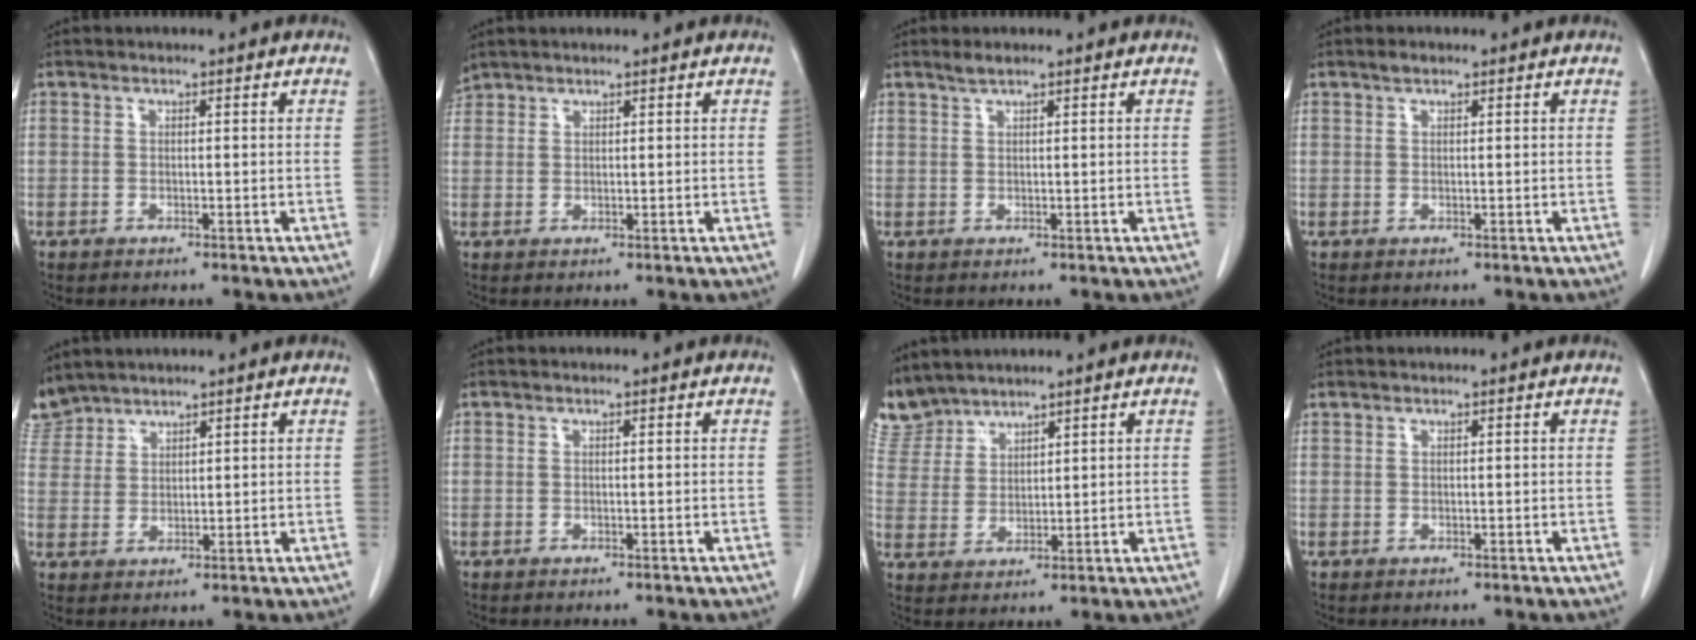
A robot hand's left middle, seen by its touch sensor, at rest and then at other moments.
{"total": 2.0, "force": [1.9, 0.6, -0.1], "torque": [-0.006, 0.015, 0.040]}
{"total": 1.4, "force": [1.1, 0.1, 0.8], "torque": [-0.018, 0.003, 0.025]}
{"total": 1.0, "force": [0.8, 0.4, 0.6], "torque": [-0.014, 0.004, 0.014]}
{"total": 4.6, "force": [4.4, 1.1, -0.3], "torque": [-0.001, 0.010, 0.098]}
{"total": 0.0}
{"total": 6.2, "force": [6.0, 1.5, -0.2], "torque": [-0.006, 0.006, 0.136]}
{"total": 0.0}